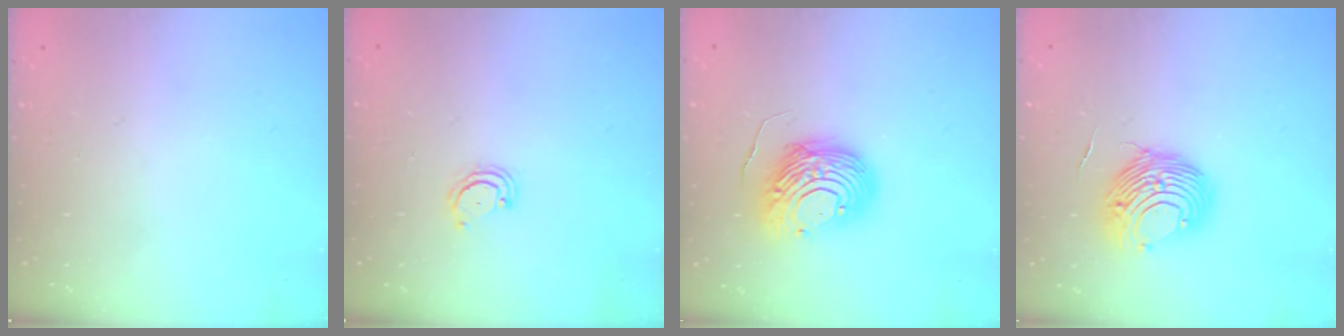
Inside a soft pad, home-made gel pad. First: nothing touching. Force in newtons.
{"total": 3.1, "press": 3.0, "slide": 0.4}
{"total": 12.4, "press": 12.3, "slide": 1.0}
{"total": 13.4, "press": 13.4, "slide": 0.8}